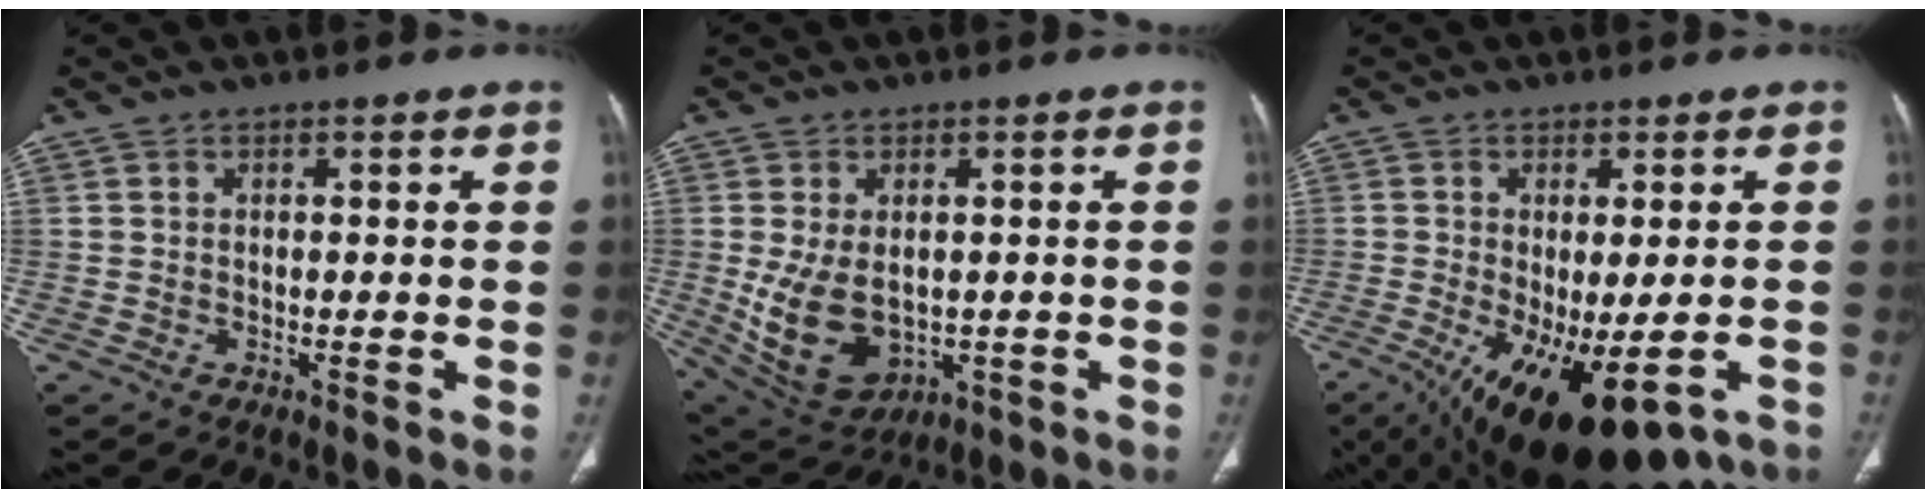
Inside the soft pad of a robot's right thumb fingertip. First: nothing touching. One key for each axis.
{"total": 12.0, "fx": -1.1, "fy": 8.0, "fz": 8.9, "tx": -0.149, "ty": -0.007, "tz": 0.012}
{"total": 17.7, "fx": -8.1, "fy": 7.3, "fz": 14.0, "tx": -0.216, "ty": -0.019, "tz": -0.109}